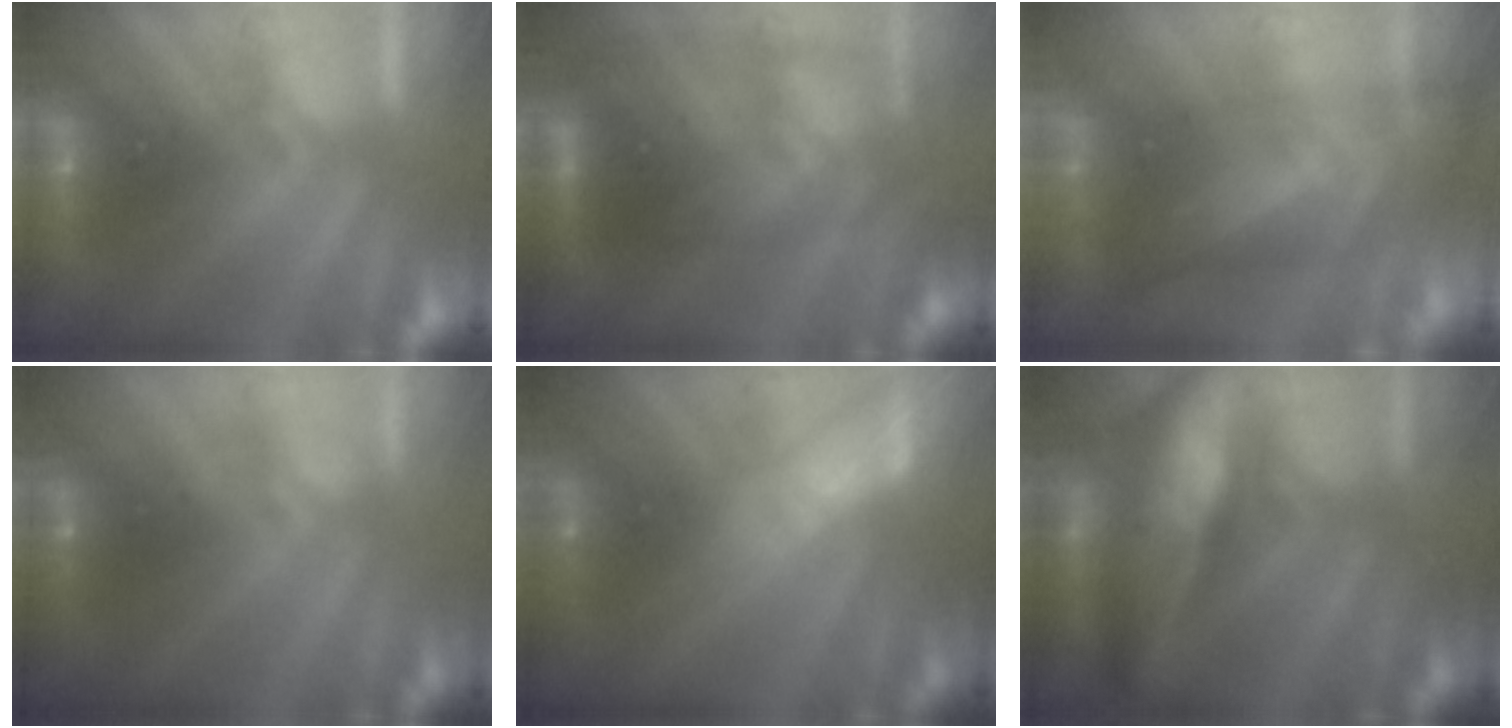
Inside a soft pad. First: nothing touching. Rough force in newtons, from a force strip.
{"total": 2.8}
{"total": 9.0}
{"total": 3.6}
{"total": 2.6}
{"total": 8.5}